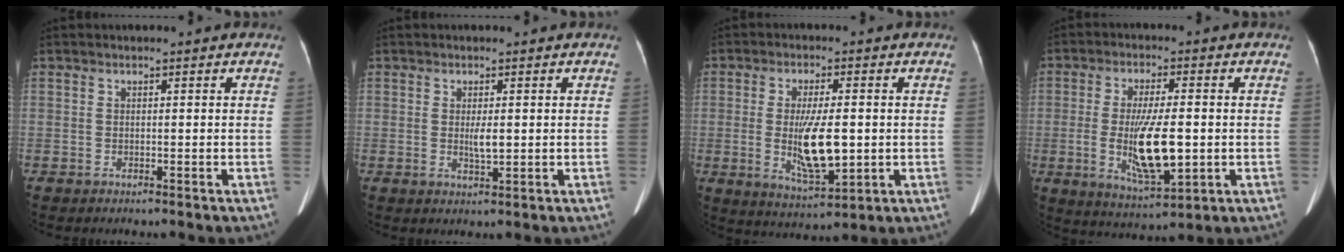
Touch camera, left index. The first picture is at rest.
{"total": 2.2, "force": [0.2, 0.4, 2.1], "torque": [-0.040, -0.005, 0.004]}
{"total": 9.3, "force": [-0.7, 2.5, 8.9], "torque": [-0.172, -0.016, -0.004]}
{"total": 10.8, "force": [-1.4, 2.6, 10.4], "torque": [-0.199, -0.016, -0.015]}